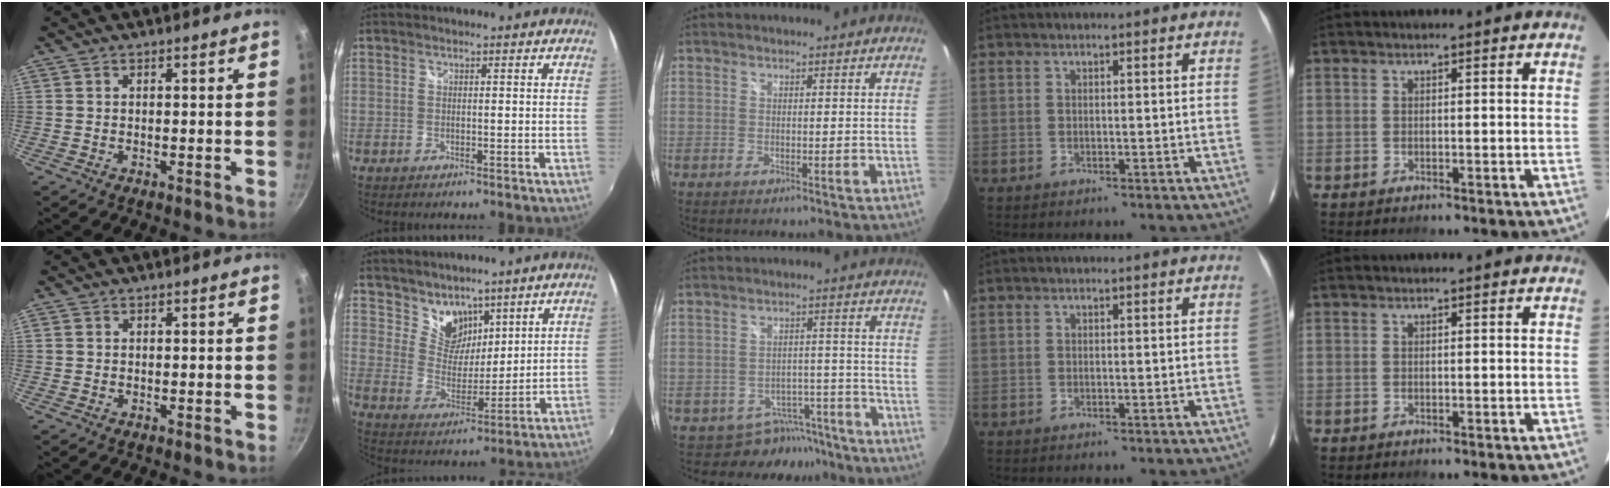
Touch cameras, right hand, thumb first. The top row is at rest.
{"thumb": {"total": 0.7, "force": [0.1, 0.6, 0.2], "torque": [-0.002, 0.003, 0.000]}, "index": {"total": 8.7, "force": [6.6, 5.2, 2.4], "torque": [-0.032, 0.001, 0.129]}, "middle": {"total": 7.0, "force": [-5.9, 3.8, 0.3], "torque": [0.000, 0.022, -0.075]}}